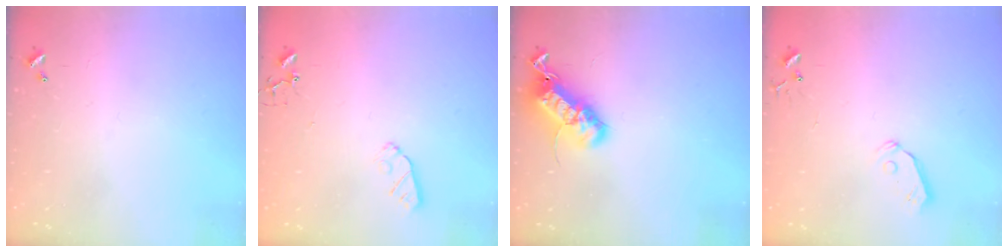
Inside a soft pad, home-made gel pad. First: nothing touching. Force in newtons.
{"total": 4.9, "press": 4.8, "slide": 0.6}
{"total": 21.0, "press": 21.0, "slide": 0.4}
{"total": 6.4, "press": 6.4, "slide": 0.6}